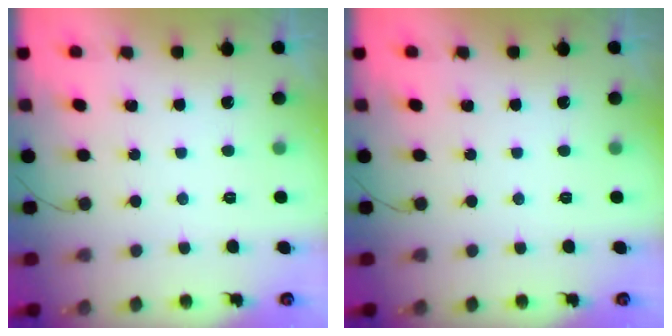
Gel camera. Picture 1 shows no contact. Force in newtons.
{"total": 0.0}